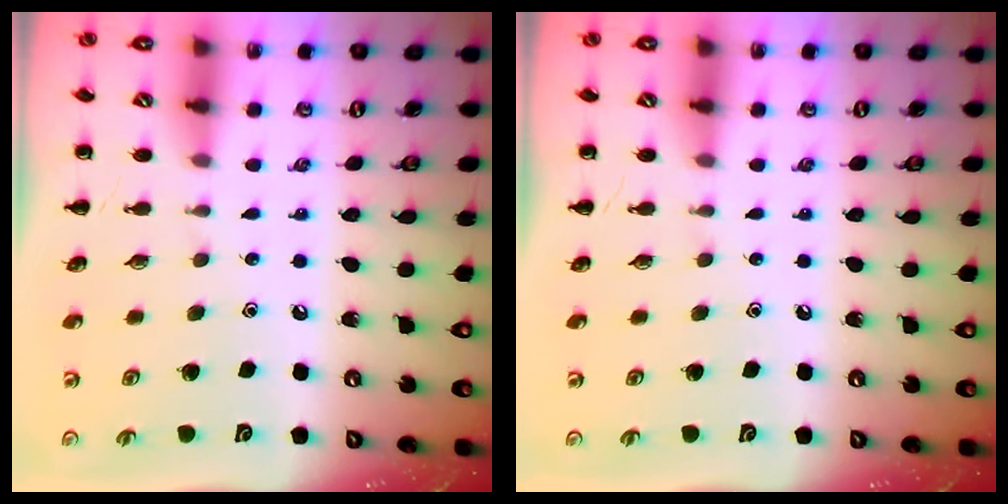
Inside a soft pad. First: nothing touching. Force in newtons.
{"total": 0.0}